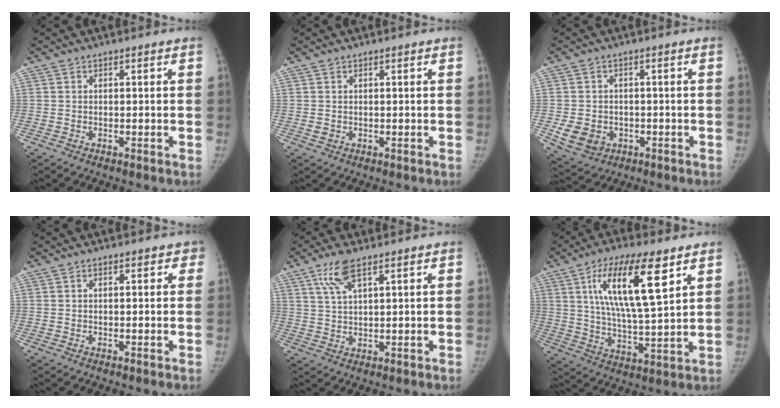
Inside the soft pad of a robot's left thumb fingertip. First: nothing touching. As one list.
[{"total": 1.0, "force": [0.5, 0.7, 0.5], "torque": [-0.001, -0.003, 0.013]}, {"total": 6.2, "force": [-1.5, 5.3, 2.9], "torque": [-0.040, 0.002, -0.009]}, {"total": 1.7, "force": [1.1, 0.9, 0.9], "torque": [0.009, -0.001, 0.007]}, {"total": 5.9, "force": [3.7, 1.8, 4.3], "torque": [-0.086, -0.008, 0.077]}, {"total": 16.6, "force": [7.3, 4.4, 14.2], "torque": [-0.248, -0.030, 0.132]}]